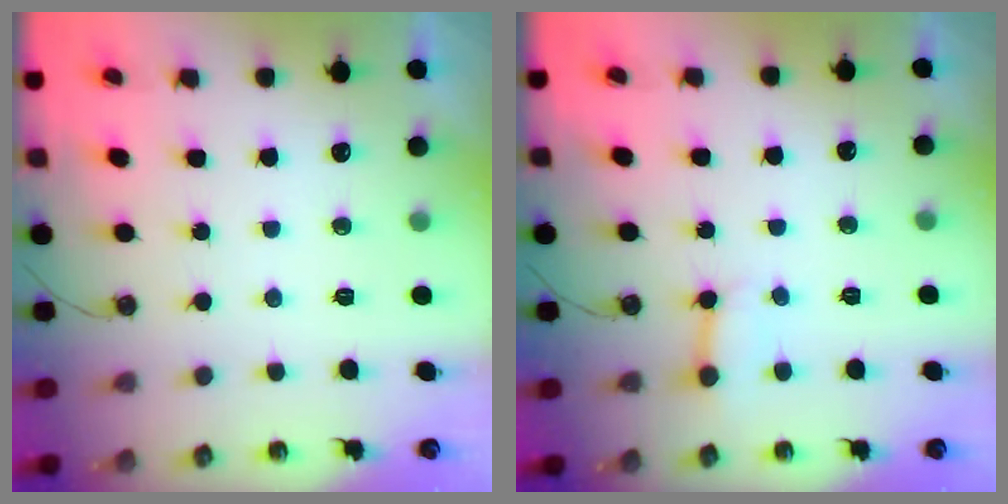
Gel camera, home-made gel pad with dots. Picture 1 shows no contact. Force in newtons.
{"total": 3.8, "press": 3.7, "slide": 0.7}